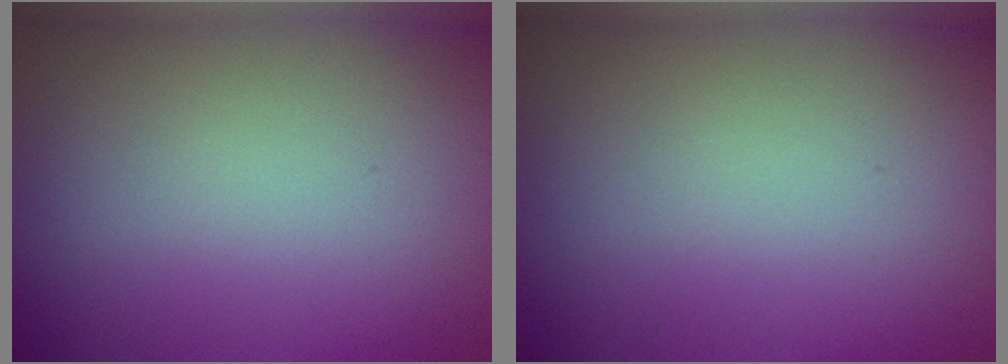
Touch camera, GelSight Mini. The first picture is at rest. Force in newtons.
{"total": 0.0}